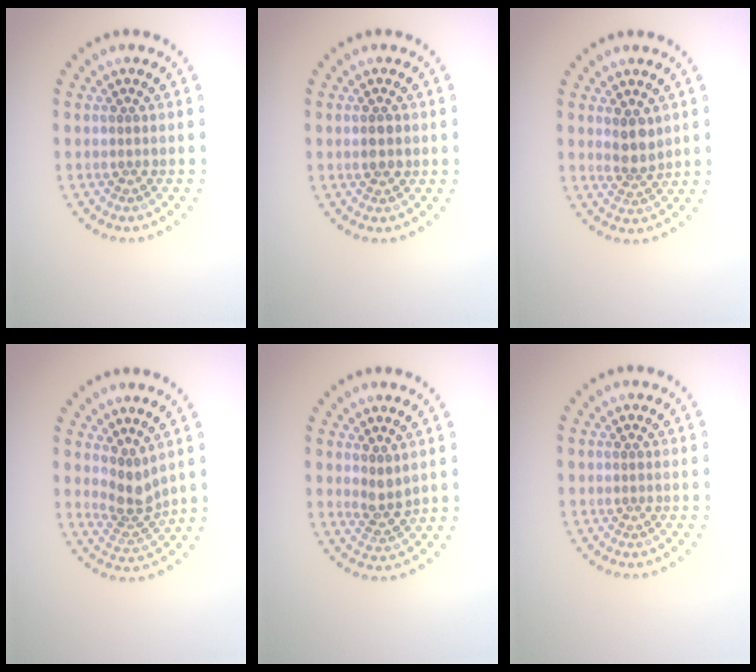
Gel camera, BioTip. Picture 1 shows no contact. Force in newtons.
{"total": 1.2, "press": 1.2, "slide": 0.1}
{"total": 2.3, "press": 2.1, "slide": 1.1}
{"total": 2.8, "press": 2.1, "slide": 1.8}
{"total": 1.8, "press": 1.6, "slide": 0.9}
{"total": 0.0}